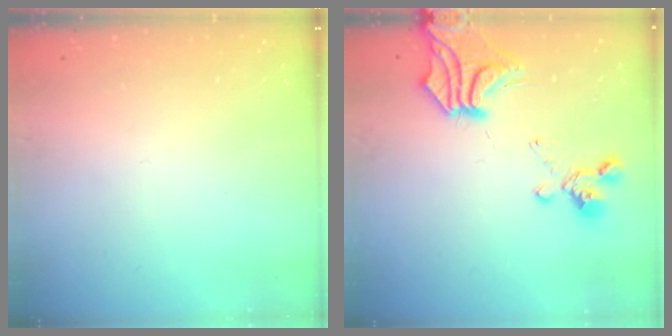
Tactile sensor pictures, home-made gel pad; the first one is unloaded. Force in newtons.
{"total": 7.2, "press": 6.6, "slide": 2.8}